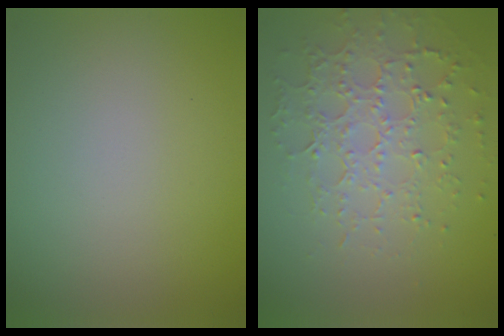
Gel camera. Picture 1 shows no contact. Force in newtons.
{"total": 4.8, "press": 3.5, "slide": 3.2}